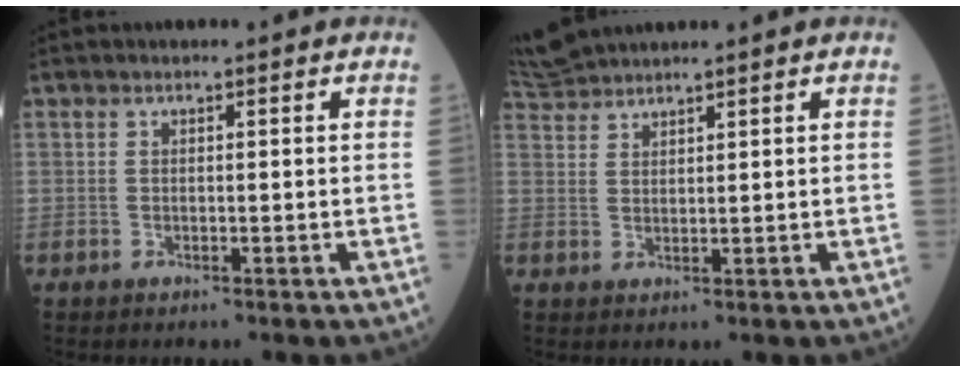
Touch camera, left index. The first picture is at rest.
{"total": 4.5, "force": [4.5, -0.2, 0.8], "torque": [-0.030, 0.023, 0.096]}